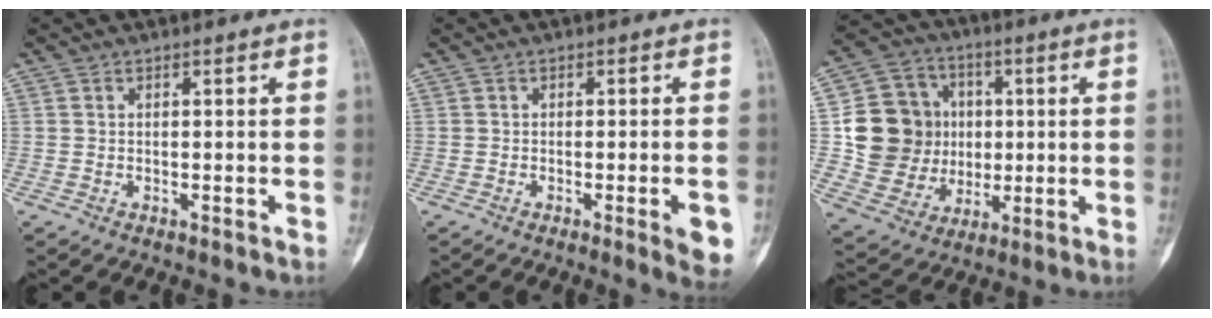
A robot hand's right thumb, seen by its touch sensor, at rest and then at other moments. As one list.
[{"total": 5.6, "force": [-2.0, 0.9, 5.2], "torque": [-0.061, -0.001, -0.024]}, {"total": 16.4, "force": [1.4, 14.7, 7.0], "torque": [-0.084, 0.015, 0.040]}]